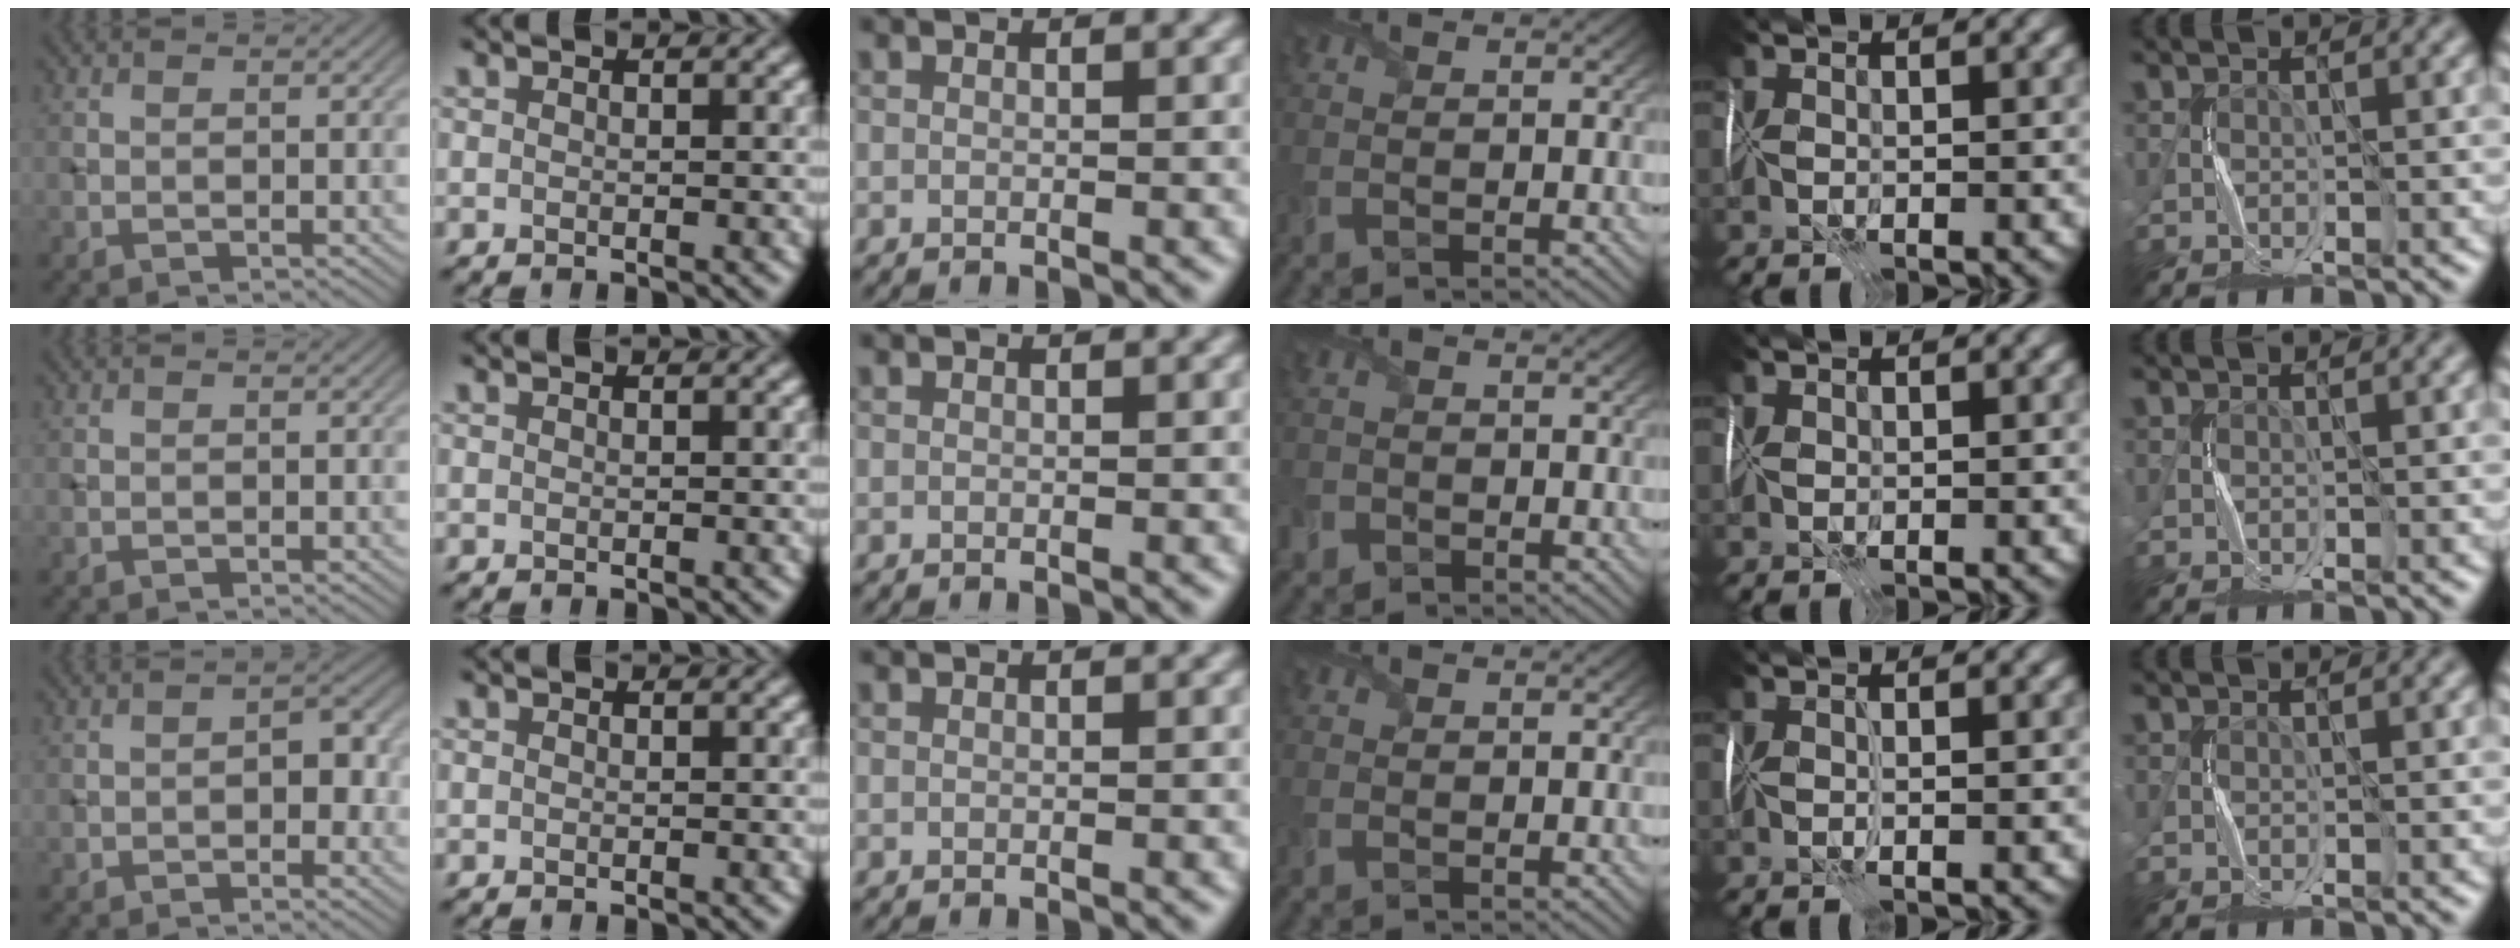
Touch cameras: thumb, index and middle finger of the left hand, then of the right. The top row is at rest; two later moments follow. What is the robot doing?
{"motion": "fold", "object": "wrapping paper"}